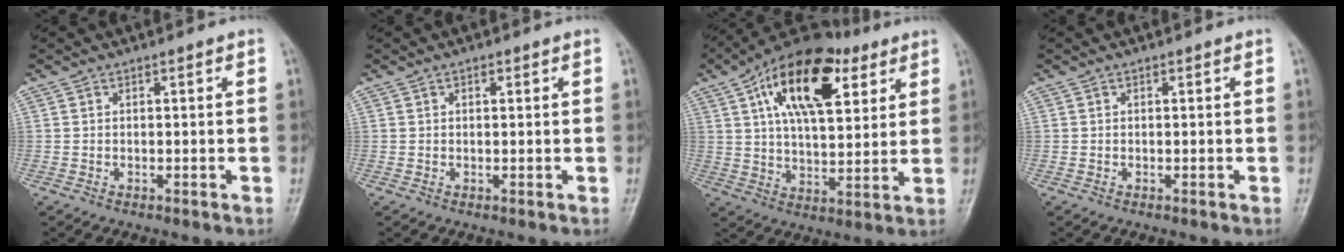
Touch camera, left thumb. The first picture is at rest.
{"total": 0.8, "force": [0.4, 0.5, 0.5], "torque": [-0.008, -0.001, 0.005]}
{"total": 20.1, "force": [8.6, 9.8, 15.4], "torque": [-0.222, -0.010, 0.137]}
{"total": 0.0}